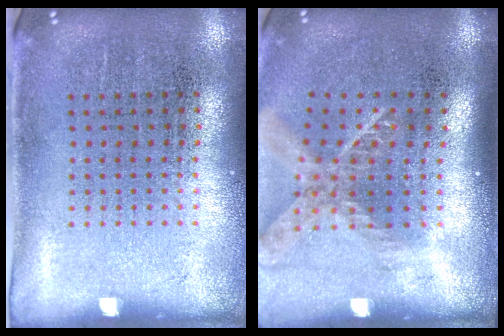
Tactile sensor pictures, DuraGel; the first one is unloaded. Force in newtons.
{"total": 1.8, "press": 1.3, "slide": 1.2}